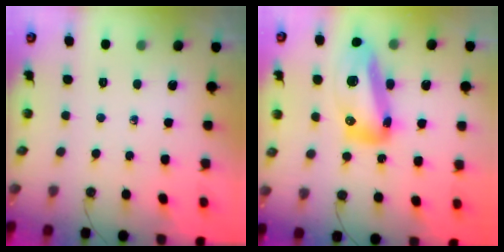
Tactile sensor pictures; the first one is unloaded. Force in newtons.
{"total": 18.3, "press": 18.3, "slide": 1.5}